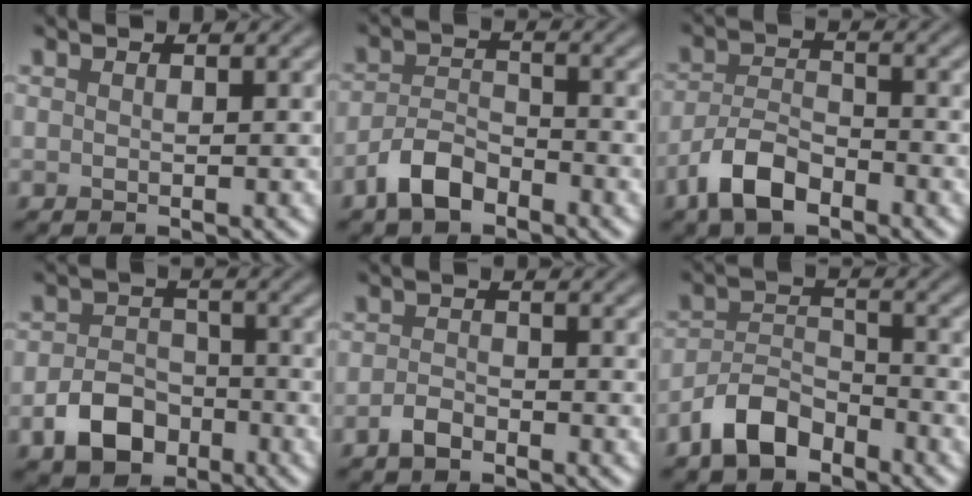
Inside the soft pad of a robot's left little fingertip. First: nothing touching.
{"total": 3.6, "force": [-2.7, 1.6, 1.8], "torque": [-0.036, 0.006, -0.059]}
{"total": 4.6, "force": [-3.2, 2.1, 2.7], "torque": [-0.049, 0.000, -0.068]}
{"total": 4.7, "force": [-2.5, 3.2, 2.3], "torque": [-0.038, -0.001, -0.048]}
{"total": 1.7, "force": [-1.4, 0.7, 0.7], "torque": [-0.013, 0.004, -0.031]}
{"total": 4.6, "force": [-3.5, 2.2, 2.1], "torque": [-0.034, 0.005, -0.076]}